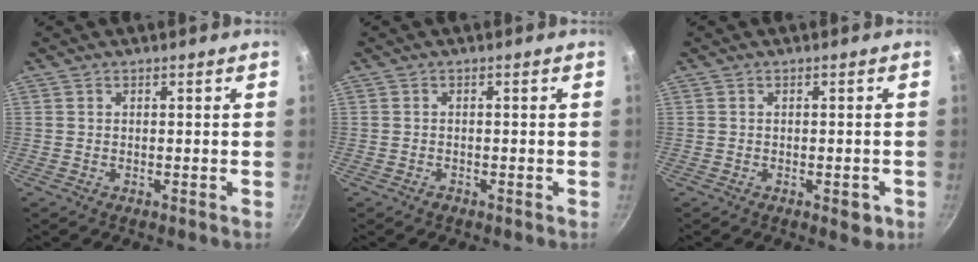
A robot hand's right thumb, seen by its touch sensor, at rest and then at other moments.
{"total": 0.7, "force": [-0.5, 0.4, 0.2], "torque": [-0.008, 0.007, -0.010]}
{"total": 2.9, "force": [-1.2, 1.4, 2.3], "torque": [-0.023, 0.006, -0.012]}